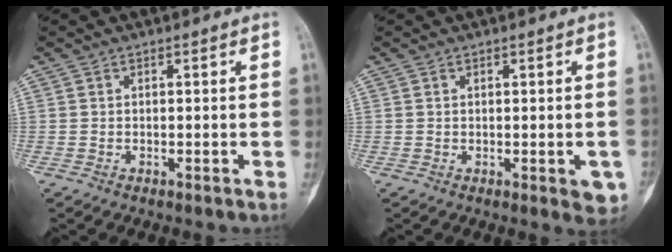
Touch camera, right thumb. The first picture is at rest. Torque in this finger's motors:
{"motor_torque": [0.85, 0.65, 0.76, -0.37, 0.28]}